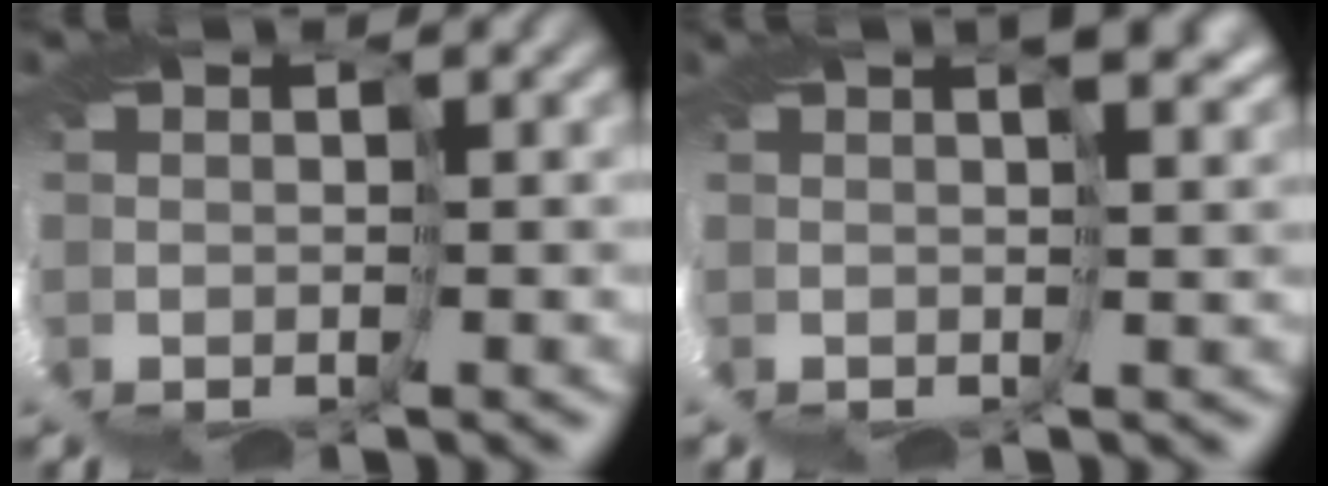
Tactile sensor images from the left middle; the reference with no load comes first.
{"total": 2.3, "force": [1.3, -1.3, 1.4], "torque": [-0.020, -0.002, 0.033]}